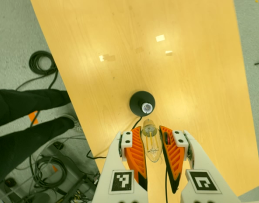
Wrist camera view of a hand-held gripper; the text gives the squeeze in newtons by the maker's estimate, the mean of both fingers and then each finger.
{"total": 21.1, "left": 23.6, "right": 18.6}